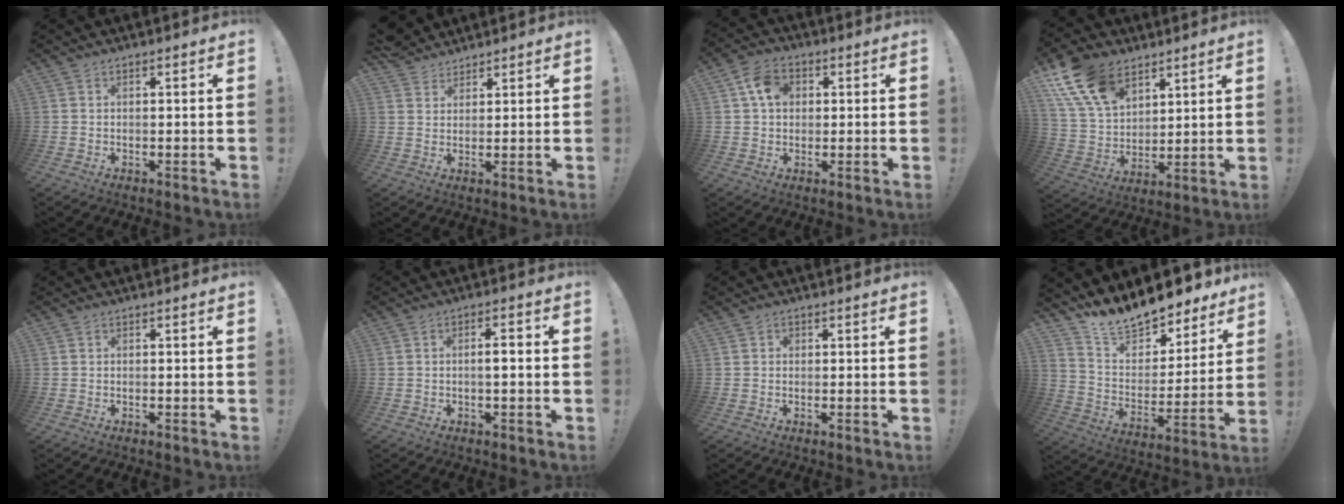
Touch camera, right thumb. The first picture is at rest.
{"total": 6.1, "force": [5.1, 3.2, 0.7], "torque": [-0.007, -0.030, 0.099]}
{"total": 8.7, "force": [2.6, 6.7, 4.9], "torque": [-0.074, 0.007, 0.050]}
{"total": 16.9, "force": [10.1, 10.5, 8.6], "torque": [-0.175, -0.047, 0.194]}
{"total": 0.0}
{"total": 3.4, "force": [-0.6, 0.6, 3.3], "torque": [-0.056, 0.004, -0.016]}
{"total": 0.7, "force": [0.0, 0.7, 0.2], "torque": [0.002, 0.000, -0.002]}
{"total": 14.1, "force": [13.3, 3.5, 3.1], "torque": [-0.068, -0.118, 0.238]}